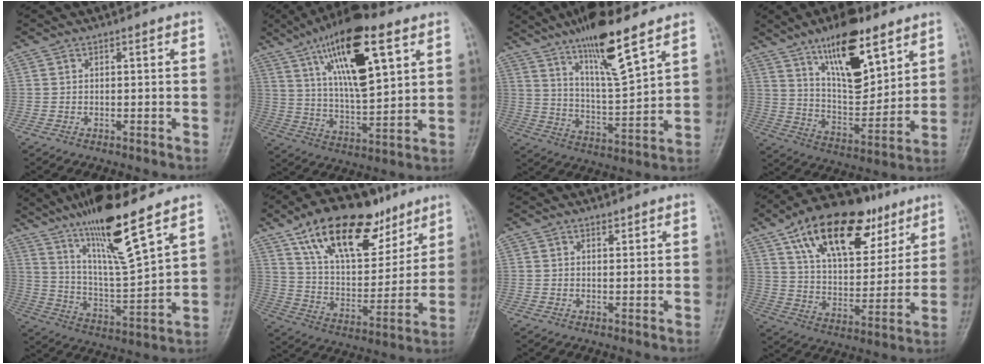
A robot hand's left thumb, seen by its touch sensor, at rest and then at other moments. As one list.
[{"total": 19.2, "force": [9.1, 6.4, 15.6], "torque": [-0.249, -0.027, 0.161]}, {"total": 14.2, "force": [9.6, 2.3, 10.1], "torque": [-0.172, -0.058, 0.177]}, {"total": 17.1, "force": [10.1, 6.7, 12.1], "torque": [-0.162, -0.057, 0.177]}, {"total": 17.3, "force": [11.8, 1.8, 12.6], "torque": [-0.215, -0.063, 0.219]}, {"total": 23.5, "force": [14.2, 11.4, 14.8], "torque": [-0.208, -0.039, 0.249]}, {"total": 1.1, "force": [0.9, 0.5, 0.4], "torque": [0.000, -0.007, 0.012]}, {"total": 24.1, "force": [13.0, 12.5, 16.0], "torque": [-0.225, -0.021, 0.219]}]